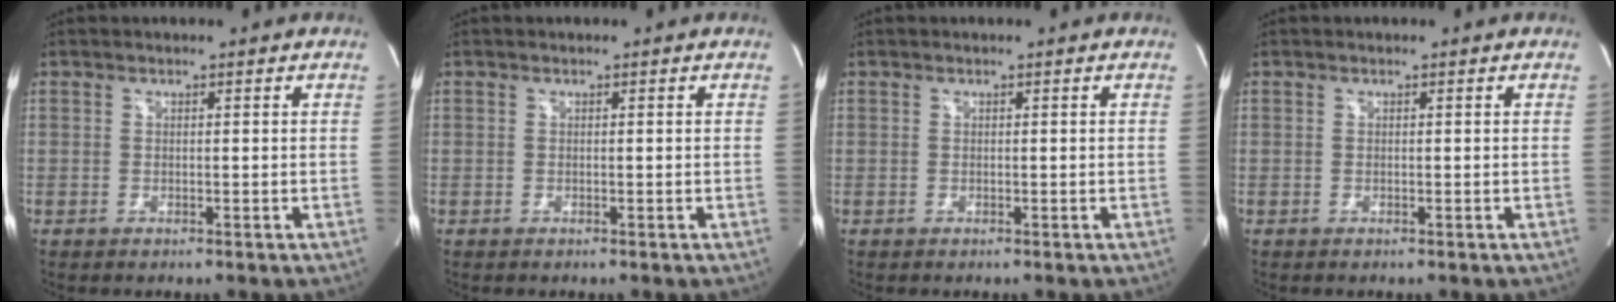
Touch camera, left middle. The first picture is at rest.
{"total": 0.0}
{"total": 0.0}
{"total": 0.0}